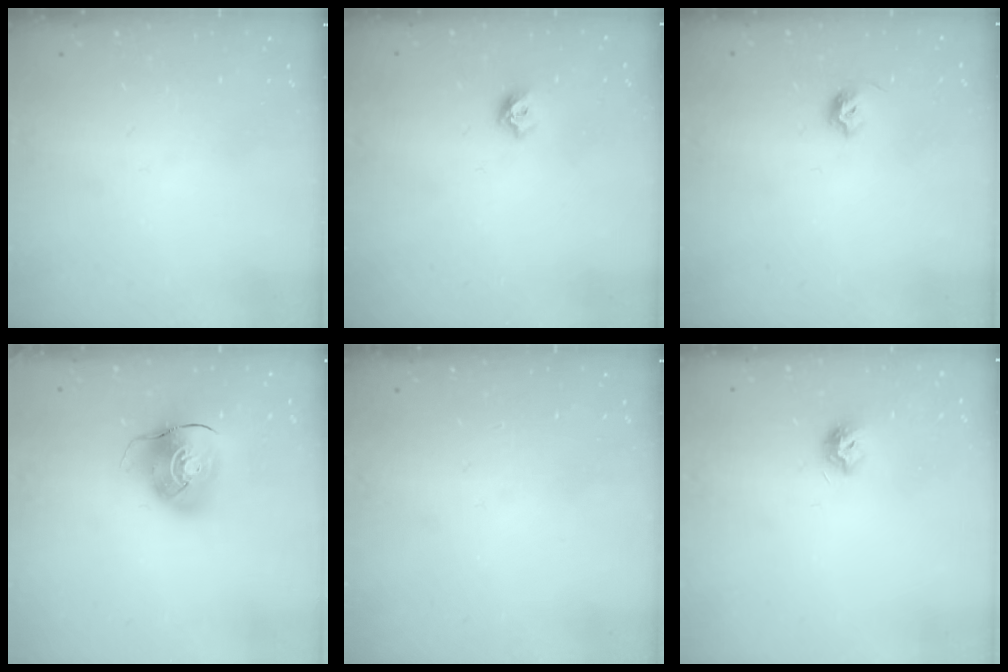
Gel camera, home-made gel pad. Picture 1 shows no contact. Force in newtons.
{"total": 5.4, "press": 5.3, "slide": 1.0}
{"total": 5.7, "press": 5.6, "slide": 1.0}
{"total": 9.7, "press": 9.6, "slide": 1.4}
{"total": 0.0}
{"total": 7.1, "press": 7.1, "slide": 0.2}